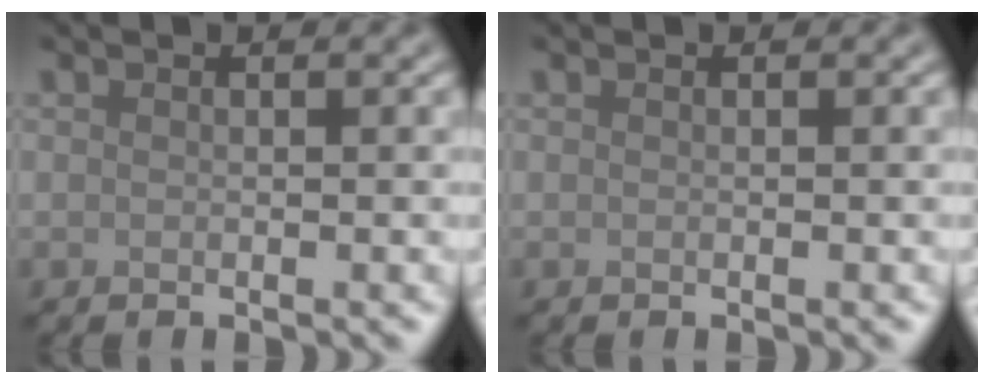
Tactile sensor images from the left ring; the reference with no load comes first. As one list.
[{"total": 0.0}]